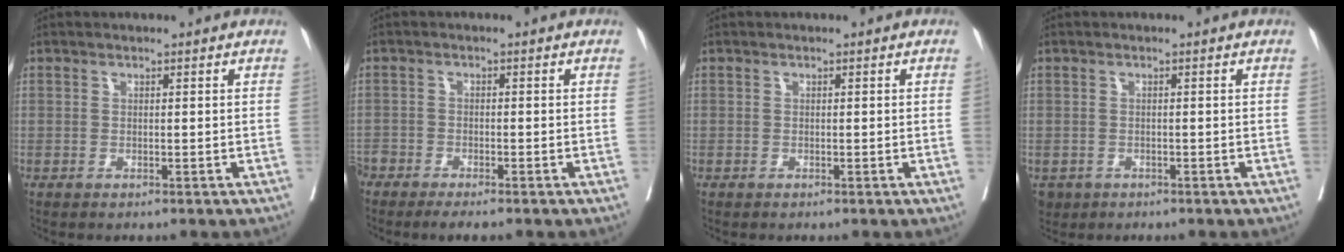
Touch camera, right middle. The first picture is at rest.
{"total": 5.0, "force": [-4.2, 1.1, 2.3], "torque": [-0.039, -0.011, -0.076]}
{"total": 0.0}
{"total": 3.0, "force": [-1.7, 2.4, 0.6], "torque": [-0.008, 0.000, -0.026]}